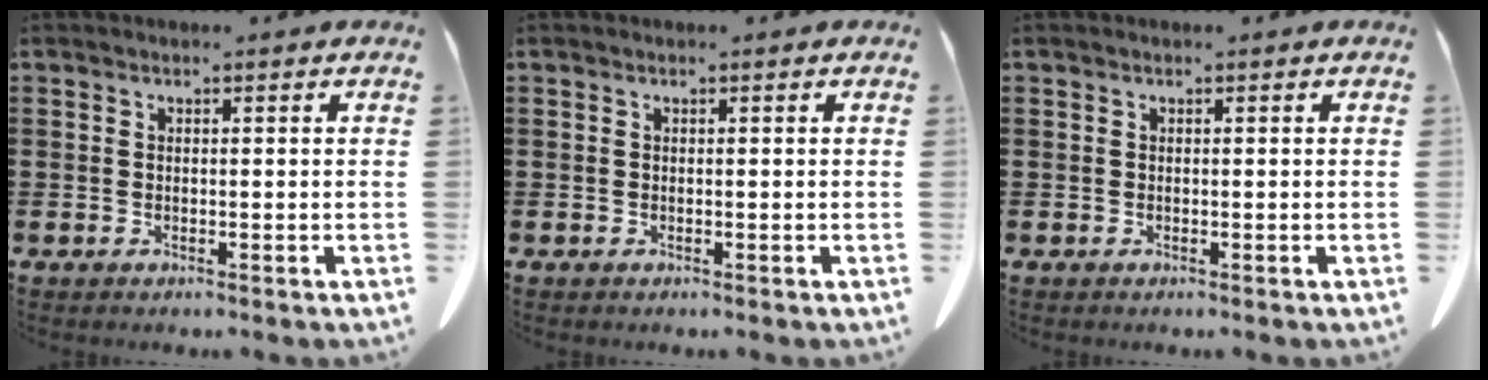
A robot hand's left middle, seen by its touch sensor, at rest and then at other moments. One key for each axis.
{"total": 0.0}
{"total": 0.0}